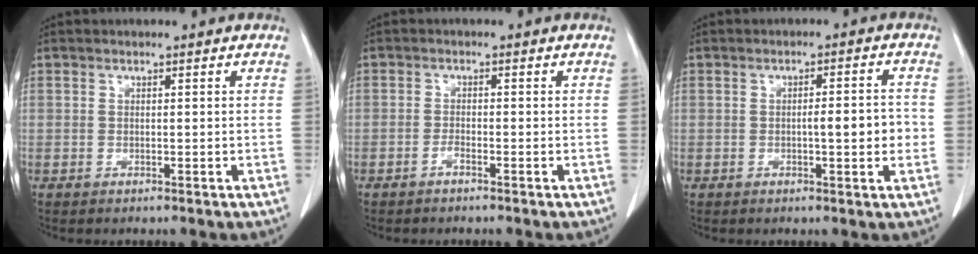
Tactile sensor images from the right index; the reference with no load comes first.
{"total": 1.0, "force": [-0.7, 0.1, 0.7], "torque": [-0.011, 0.003, -0.013]}
{"total": 4.8, "force": [-0.6, 0.7, 4.7], "torque": [-0.071, 0.004, -0.006]}